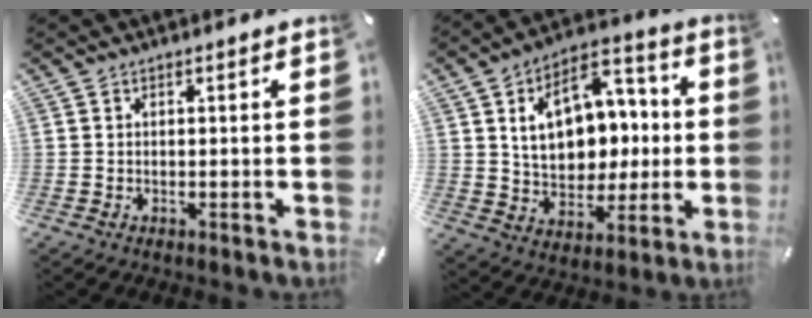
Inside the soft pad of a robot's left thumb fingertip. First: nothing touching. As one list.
[{"total": 15.9, "force": [2.8, 12.3, 9.7], "torque": [-0.151, -0.005, 0.058]}]